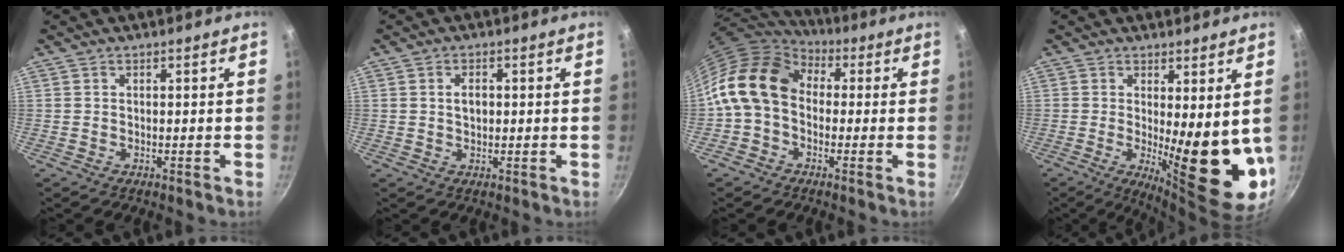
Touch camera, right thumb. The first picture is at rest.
{"total": 2.6, "force": [0.3, 1.7, 2.0], "torque": [-0.023, 0.004, 0.006]}
{"total": 14.4, "force": [0.5, 10.9, 9.5], "torque": [-0.156, 0.035, -0.012]}
{"total": 14.2, "force": [0.2, 4.3, 13.6], "torque": [-0.160, -0.037, 0.016]}